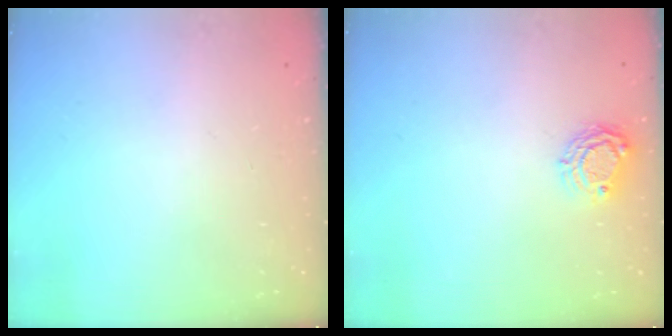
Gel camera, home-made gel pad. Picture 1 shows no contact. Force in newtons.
{"total": 6.7, "press": 6.6, "slide": 0.4}